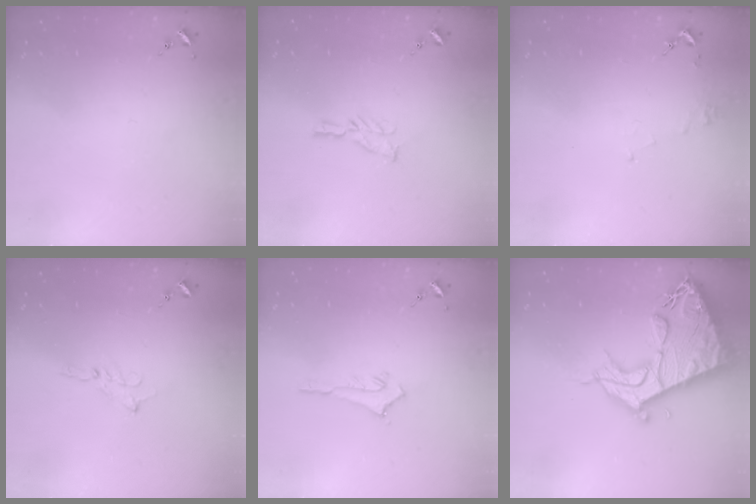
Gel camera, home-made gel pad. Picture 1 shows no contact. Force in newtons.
{"total": 5.8, "press": 5.8, "slide": 0.5}
{"total": 3.7, "press": 3.7, "slide": 0.5}
{"total": 2.0, "press": 2.0, "slide": 0.2}
{"total": 2.9, "press": 2.9, "slide": 0.2}
{"total": 19.5, "press": 19.4, "slide": 1.8}